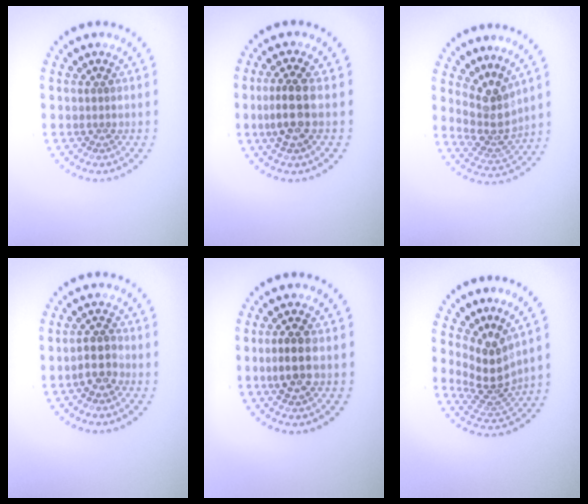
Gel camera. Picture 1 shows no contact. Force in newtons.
{"total": 3.0, "press": 2.8, "slide": 1.2}
{"total": 3.7, "press": 2.7, "slide": 2.6}
{"total": 2.3, "press": 2.1, "slide": 1.0}
{"total": 2.9, "press": 2.9, "slide": 0.4}
{"total": 3.7, "press": 2.7, "slide": 2.5}